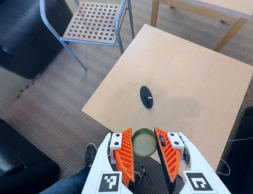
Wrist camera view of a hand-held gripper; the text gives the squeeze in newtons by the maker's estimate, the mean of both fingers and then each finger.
{"total": 9.6, "left": 9.8, "right": 9.5}